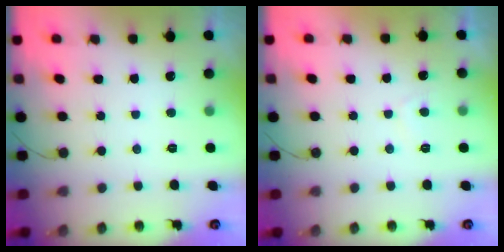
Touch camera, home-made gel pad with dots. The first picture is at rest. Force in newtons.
{"total": 2.8, "press": 2.7, "slide": 0.6}